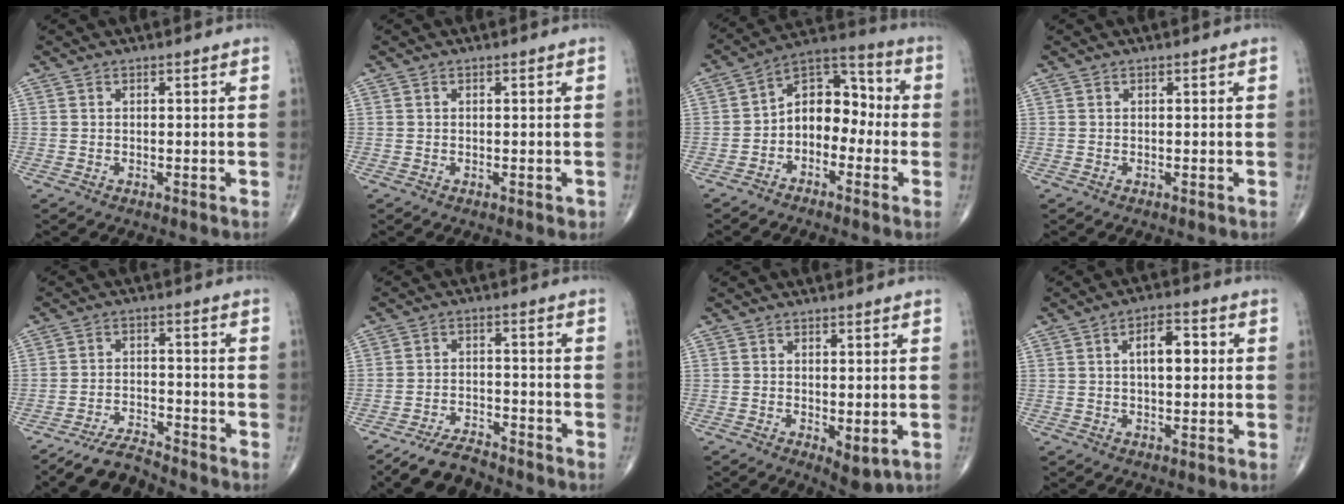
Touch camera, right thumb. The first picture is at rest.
{"total": 0.6, "force": [-0.1, 0.4, 0.4], "torque": [-0.001, 0.001, -0.001]}
{"total": 10.8, "force": [-2.1, 7.5, 7.5], "torque": [-0.079, 0.049, -0.056]}
{"total": 0.0}
{"total": 5.7, "force": [-5.5, 0.7, 1.1], "torque": [-0.028, 0.031, -0.103]}
{"total": 7.0, "force": [-6.3, 2.2, 2.3], "torque": [-0.045, 0.032, -0.113]}
{"total": 4.0, "force": [-0.7, 1.9, 3.5], "torque": [-0.043, -0.011, 0.000]}
{"total": 6.8, "force": [1.2, 3.3, 5.8], "torque": [-0.078, 0.009, 0.013]}